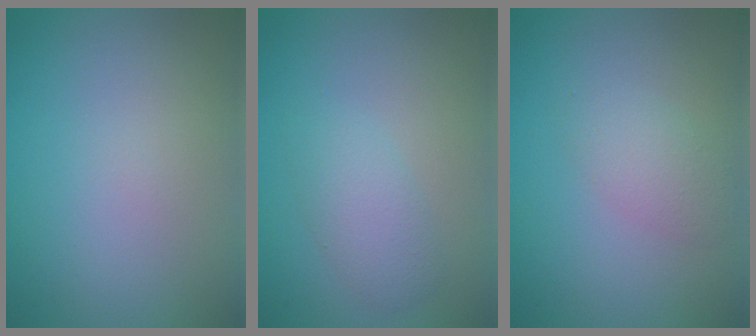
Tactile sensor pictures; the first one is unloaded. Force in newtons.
{"total": 2.5, "press": 2.5, "slide": 0.1}
{"total": 2.1, "press": 2.1, "slide": 0.0}